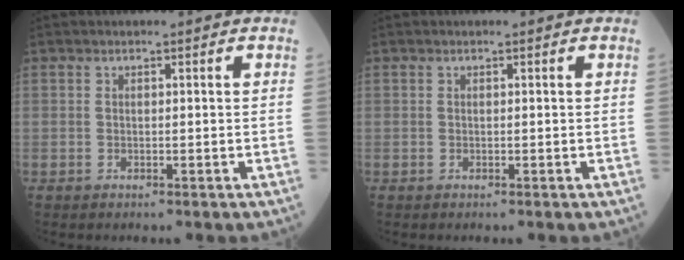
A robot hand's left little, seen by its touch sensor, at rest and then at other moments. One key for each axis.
{"total": 0.0}